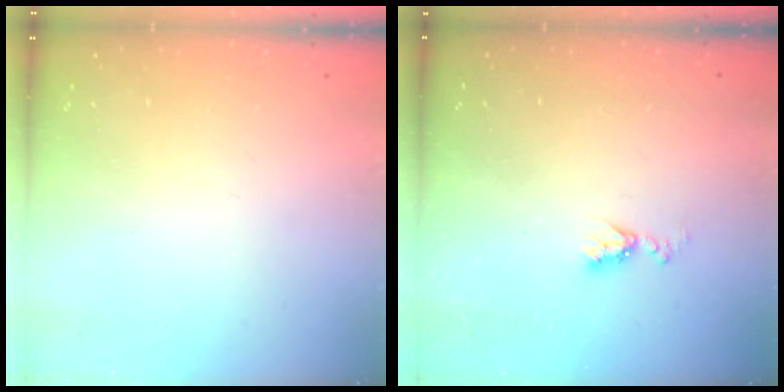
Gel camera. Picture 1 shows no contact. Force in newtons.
{"total": 5.9, "press": 5.9, "slide": 0.8}